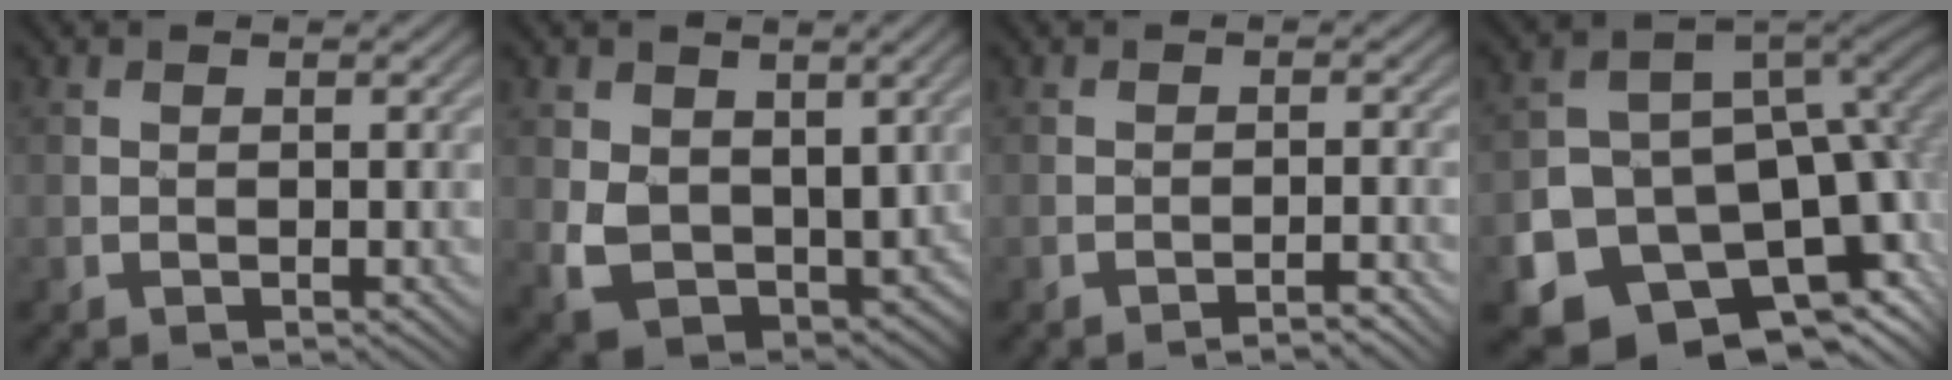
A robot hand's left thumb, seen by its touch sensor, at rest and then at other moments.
{"total": 6.6, "force": [0.6, 5.0, 4.4], "torque": [-0.102, -0.021, 0.018]}
{"total": 1.6, "force": [-1.4, 0.0, 0.8], "torque": [-0.008, 0.005, -0.026]}
{"total": 17.2, "force": [-6.2, 12.6, 10.1], "torque": [-0.188, -0.056, -0.075]}